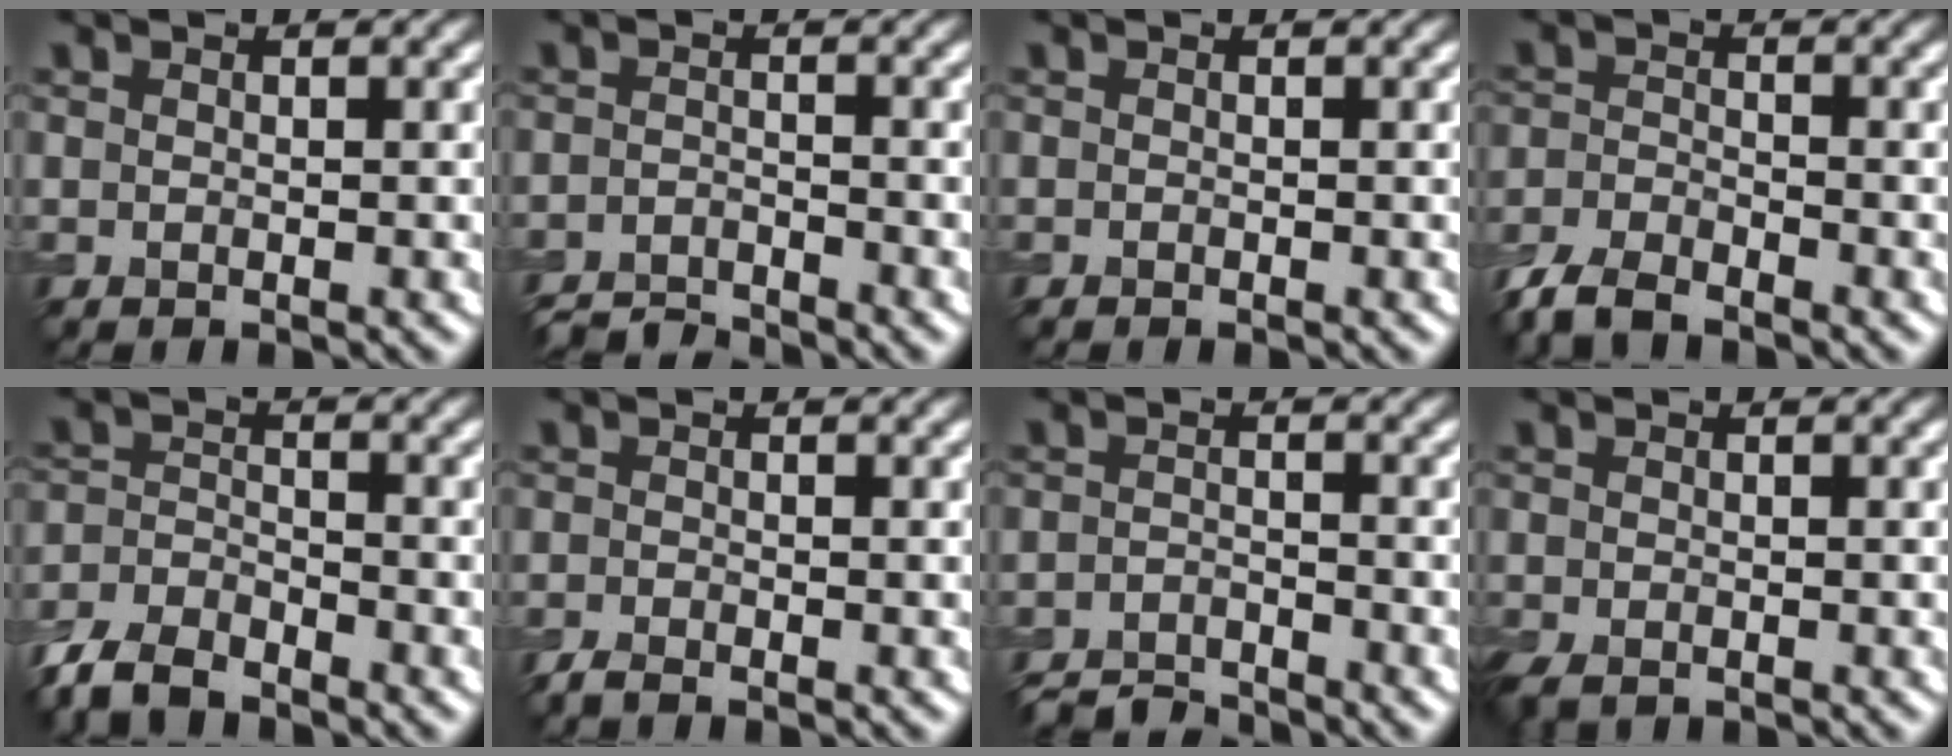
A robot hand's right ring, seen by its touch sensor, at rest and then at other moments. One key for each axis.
{"total": 3.2, "fx": -3.1, "fy": 0.4, "fz": 0.6, "tx": -0.010, "ty": -0.004, "tz": -0.063}
{"total": 0.0}
{"total": 4.3, "fx": -3.6, "fy": 1.5, "fz": 1.9, "tx": -0.039, "ty": -0.009, "tz": -0.081}
{"total": 5.2, "fx": -4.2, "fy": 1.9, "fz": 2.2, "tx": -0.045, "ty": -0.006, "tz": -0.092}
{"total": 1.2, "fx": -1.0, "fy": 0.2, "fz": 0.6, "tx": -0.013, "ty": -0.005, "tz": -0.025}
{"total": 3.6, "fx": -3.5, "fy": 0.6, "fz": 0.8, "tx": -0.013, "ty": -0.005, "tz": -0.068}
{"total": 2.2, "fx": -1.7, "fy": 1.0, "fz": 1.0, "tx": -0.024, "ty": -0.012, "tz": -0.035}